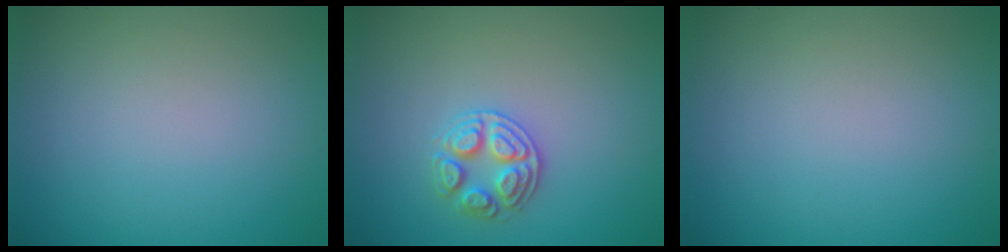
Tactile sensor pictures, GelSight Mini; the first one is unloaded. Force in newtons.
{"total": 2.7, "press": 2.6, "slide": 0.4}
{"total": 0.0}